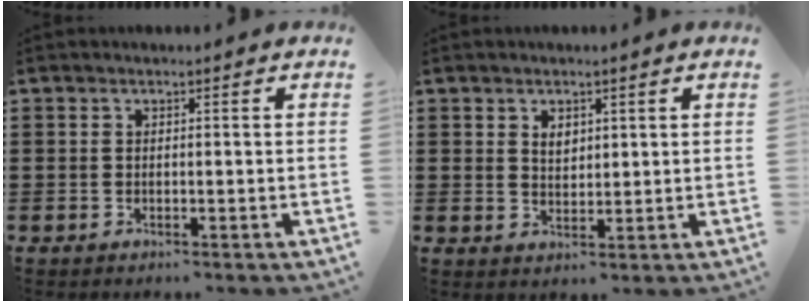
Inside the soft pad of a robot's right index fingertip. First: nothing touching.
{"total": 2.1, "force": [1.2, 1.4, 1.0], "torque": [-0.024, 0.004, 0.022]}